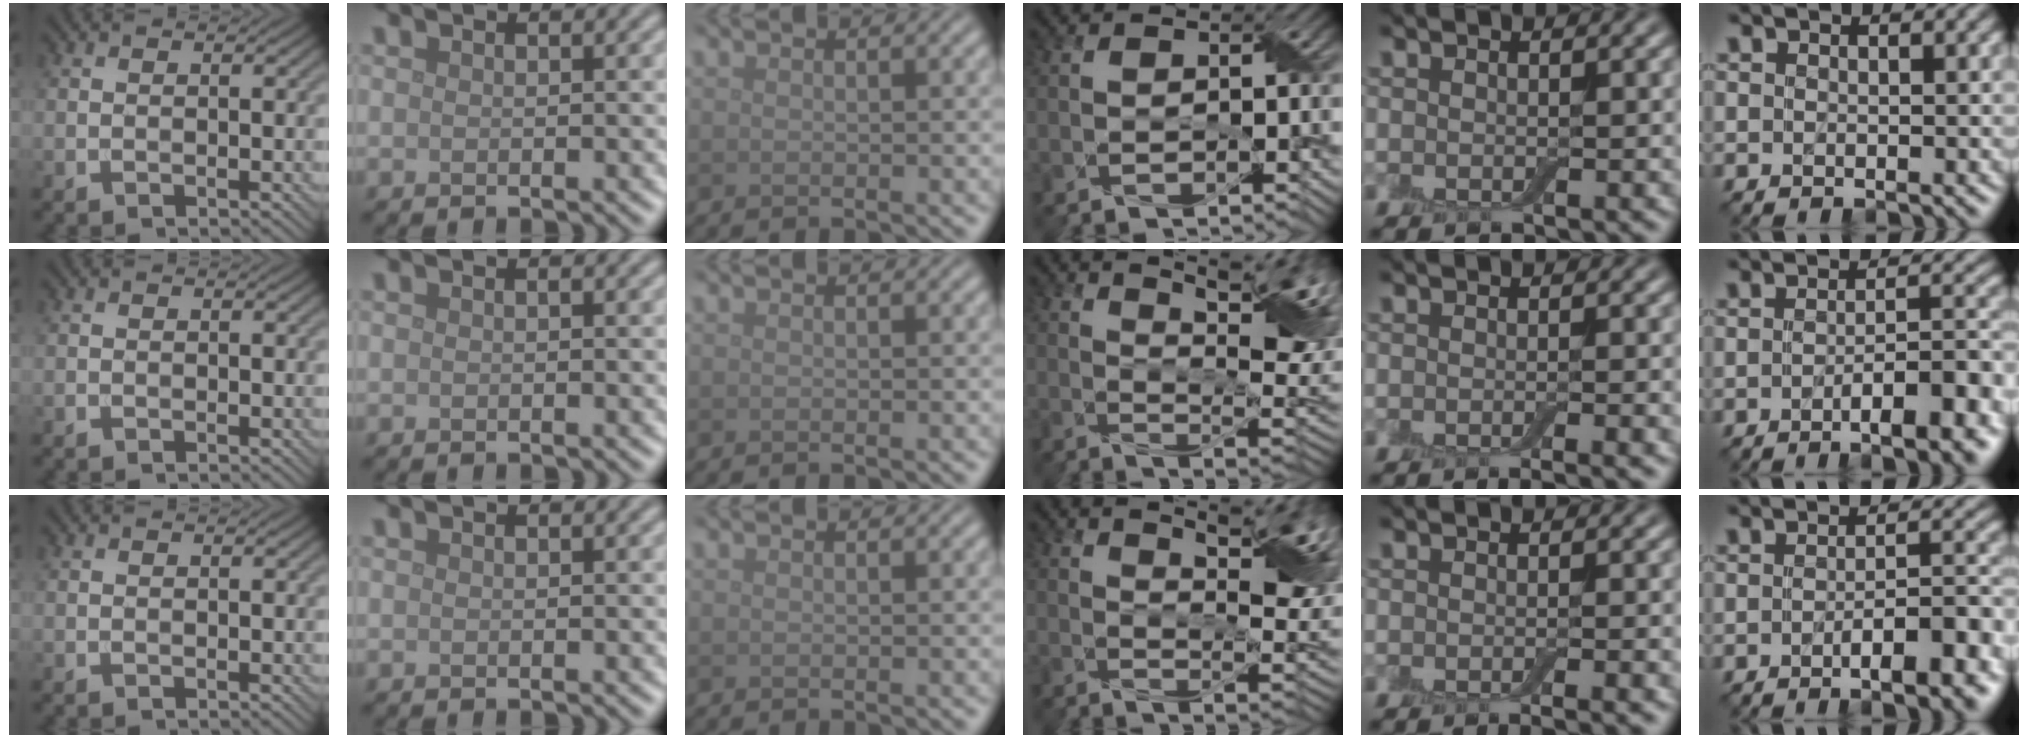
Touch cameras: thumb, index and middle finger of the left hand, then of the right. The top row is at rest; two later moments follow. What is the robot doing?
{"motion": "wrap", "object": "adhesive wrap"}